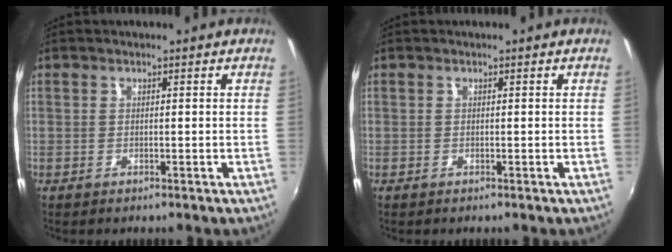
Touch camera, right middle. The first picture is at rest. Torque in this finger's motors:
{"motor_torque": [0.03, -0.05, 0.00, 0.00]}